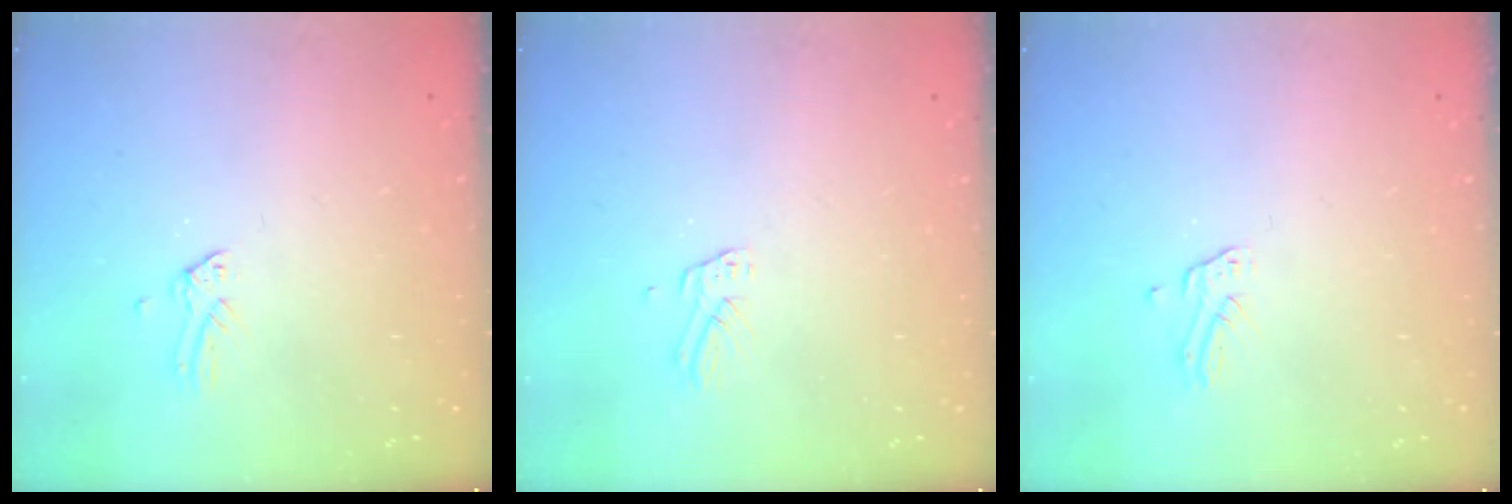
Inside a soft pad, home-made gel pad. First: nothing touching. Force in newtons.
{"total": 3.3, "press": 3.3, "slide": 0.2}
{"total": 1.4, "press": 1.4, "slide": 0.1}